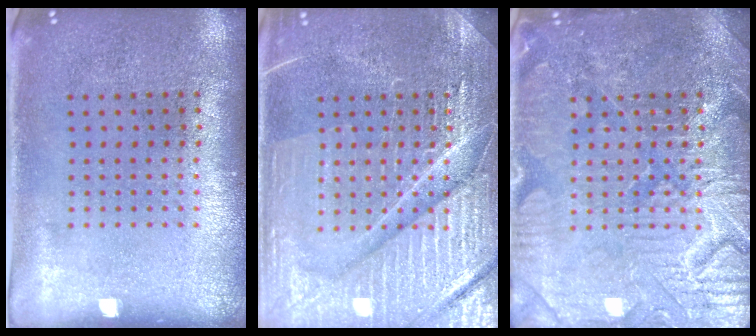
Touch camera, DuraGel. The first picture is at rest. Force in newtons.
{"total": 5.7, "press": 5.6, "slide": 0.7}
{"total": 6.4, "press": 6.4, "slide": 0.8}